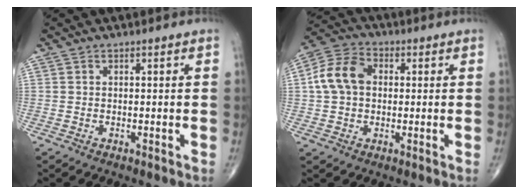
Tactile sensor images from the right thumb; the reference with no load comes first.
{"total": 9.6, "force": [1.0, 7.0, 6.4], "torque": [-0.120, 0.026, 0.011]}